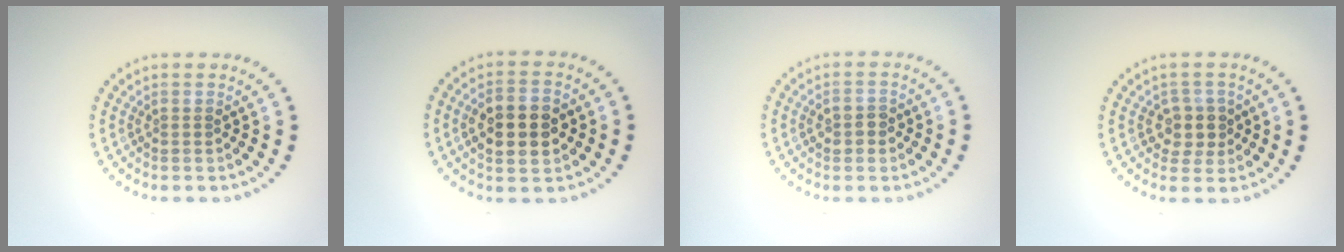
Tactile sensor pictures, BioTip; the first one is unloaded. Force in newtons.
{"total": 4.9, "press": 4.8, "slide": 0.3}
{"total": 1.8, "press": 1.8, "slide": 0.1}
{"total": 2.5, "press": 2.3, "slide": 1.1}